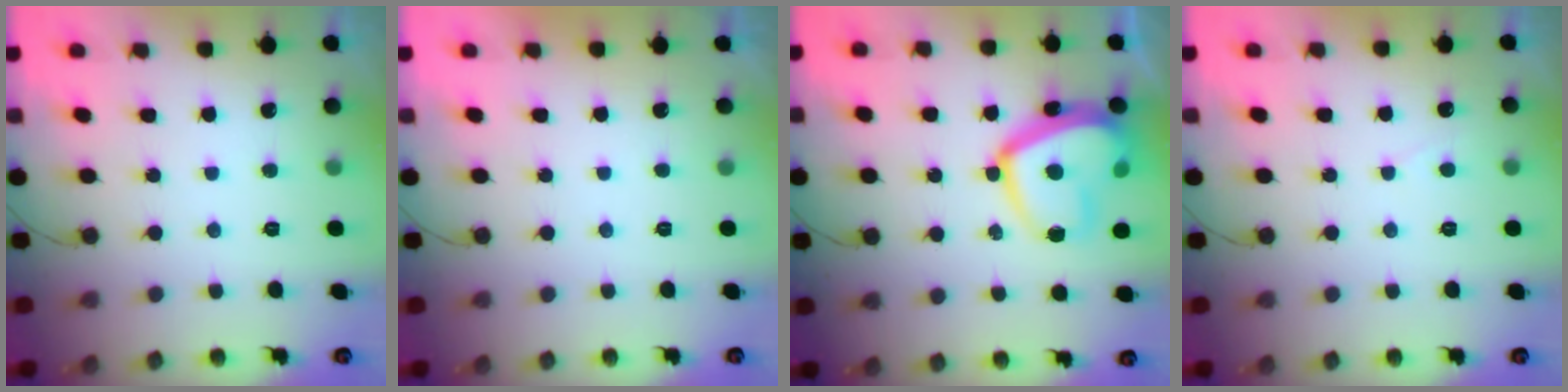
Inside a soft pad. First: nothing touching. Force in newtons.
{"total": 2.3, "press": 2.3, "slide": 0.3}
{"total": 17.1, "press": 17.1, "slide": 1.6}
{"total": 2.1, "press": 2.1, "slide": 0.4}